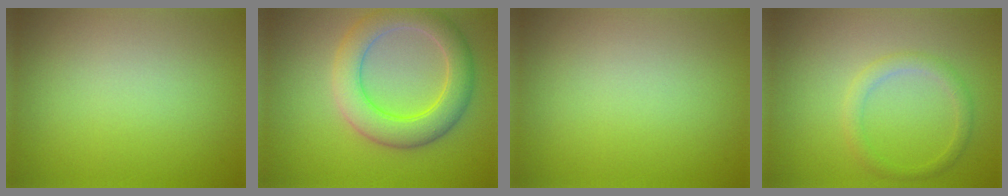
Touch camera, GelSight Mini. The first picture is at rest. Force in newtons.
{"total": 5.9, "press": 5.9, "slide": 0.4}
{"total": 0.0}
{"total": 1.9, "press": 1.8, "slide": 0.1}